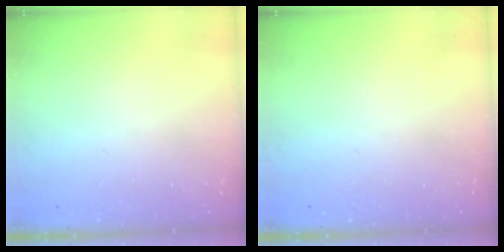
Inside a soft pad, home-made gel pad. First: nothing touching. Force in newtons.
{"total": 0.0}